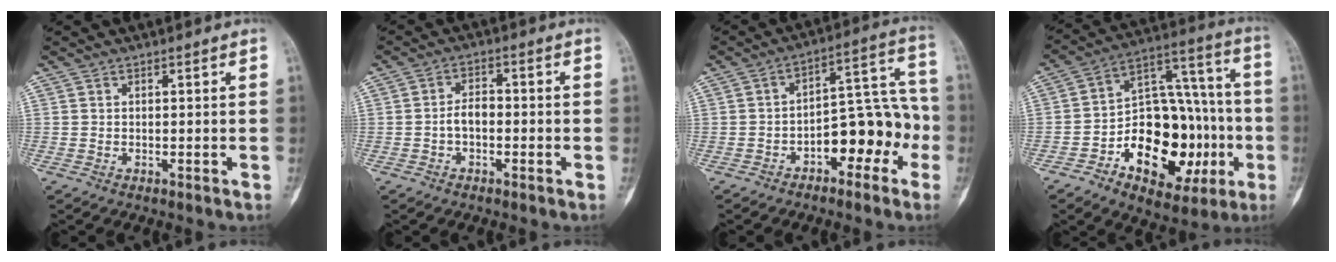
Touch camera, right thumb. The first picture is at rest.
{"total": 3.6, "force": [-0.9, 2.2, 2.7], "torque": [-0.040, 0.017, -0.022]}
{"total": 12.3, "force": [-4.8, 6.7, 9.2], "torque": [-0.088, 0.067, -0.070]}
{"total": 24.7, "force": [-6.9, 14.6, 18.7], "torque": [-0.237, 0.055, -0.092]}